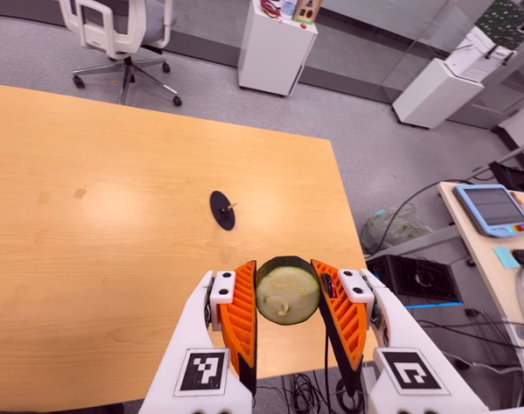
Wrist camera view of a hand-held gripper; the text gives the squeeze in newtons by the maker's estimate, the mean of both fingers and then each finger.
{"total": 9.5, "left": 8.7, "right": 10.3}